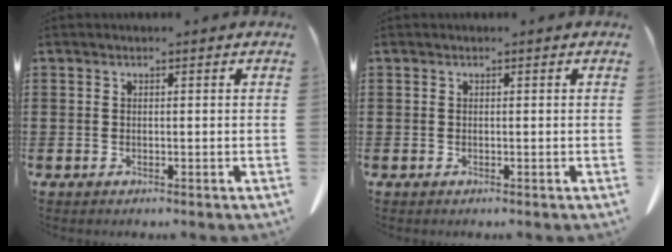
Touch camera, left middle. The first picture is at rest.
{"total": 0.0}